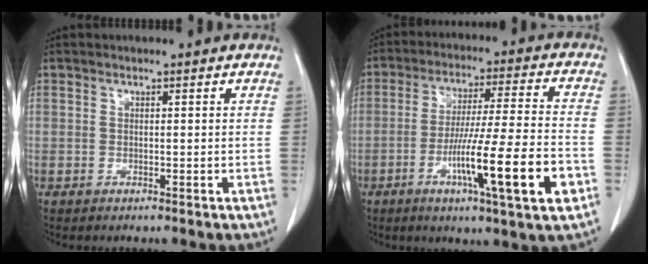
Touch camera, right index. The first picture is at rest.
{"total": 15.6, "force": [-5.7, -0.2, 14.5], "torque": [-0.242, -0.015, -0.093]}